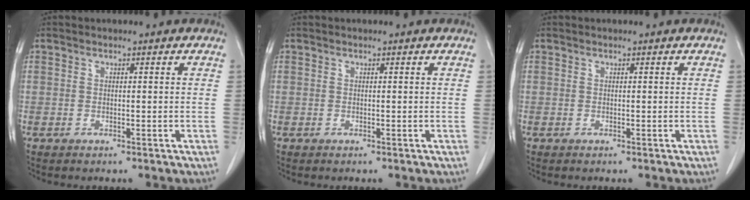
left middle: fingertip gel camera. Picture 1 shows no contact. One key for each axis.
{"total": 0.0}
{"total": 0.0}